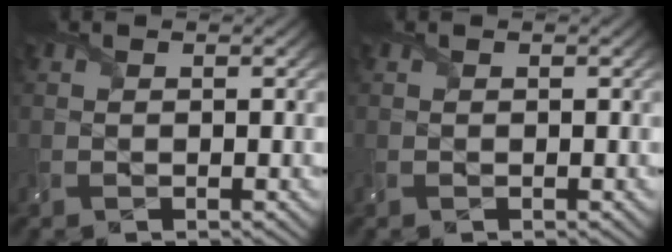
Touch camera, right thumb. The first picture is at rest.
{"total": 0.0}